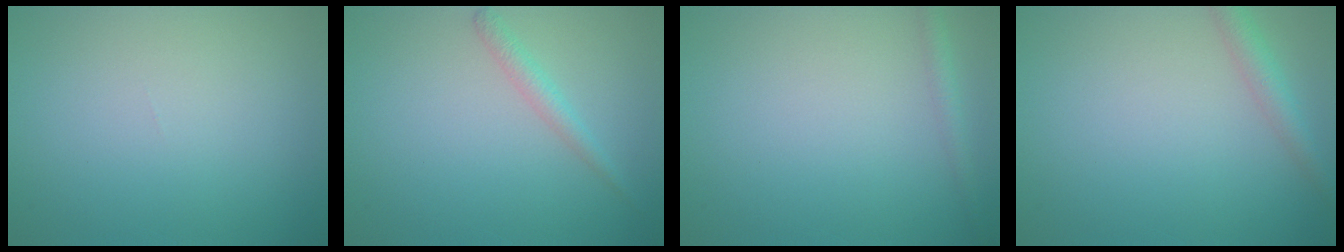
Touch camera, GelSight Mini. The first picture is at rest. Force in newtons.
{"total": 1.6, "press": 1.6, "slide": 0.0}
{"total": 1.3, "press": 1.3, "slide": 0.0}
{"total": 2.4, "press": 2.4, "slide": 0.2}